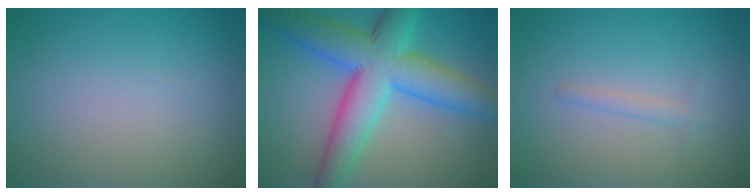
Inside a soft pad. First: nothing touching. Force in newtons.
{"total": 9.7, "press": 9.7, "slide": 0.2}
{"total": 1.0, "press": 1.0, "slide": 0.0}